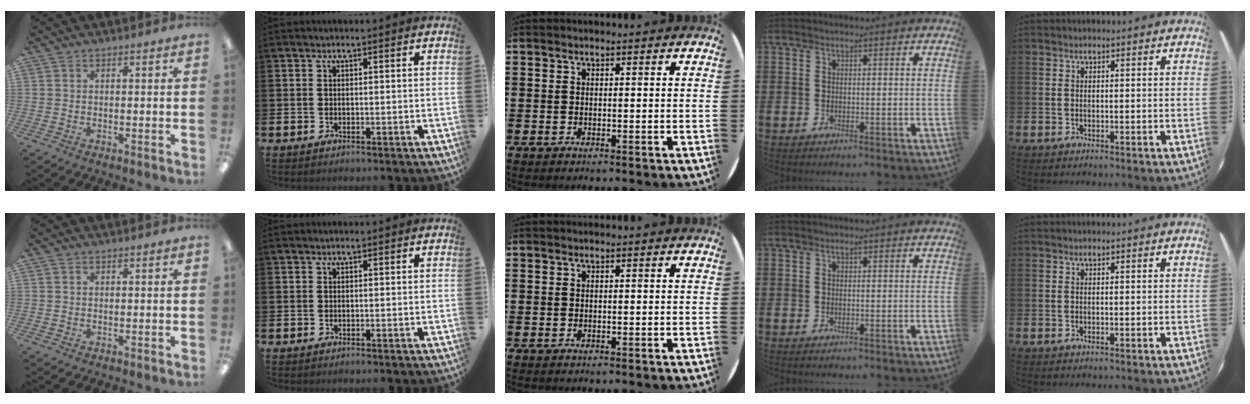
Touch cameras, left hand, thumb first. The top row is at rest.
{}